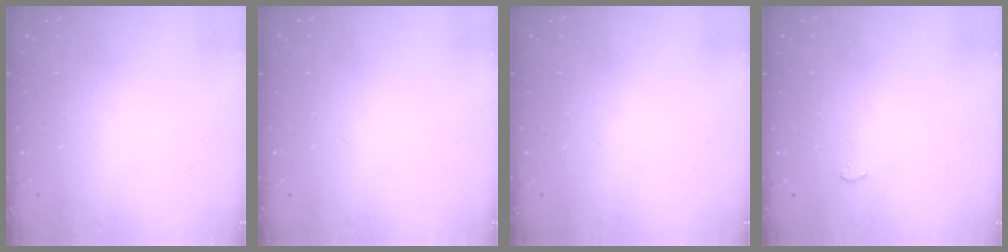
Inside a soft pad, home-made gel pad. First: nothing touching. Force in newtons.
{"total": 0.0}
{"total": 1.2, "press": 1.2, "slide": 0.2}
{"total": 2.1, "press": 2.1, "slide": 0.2}